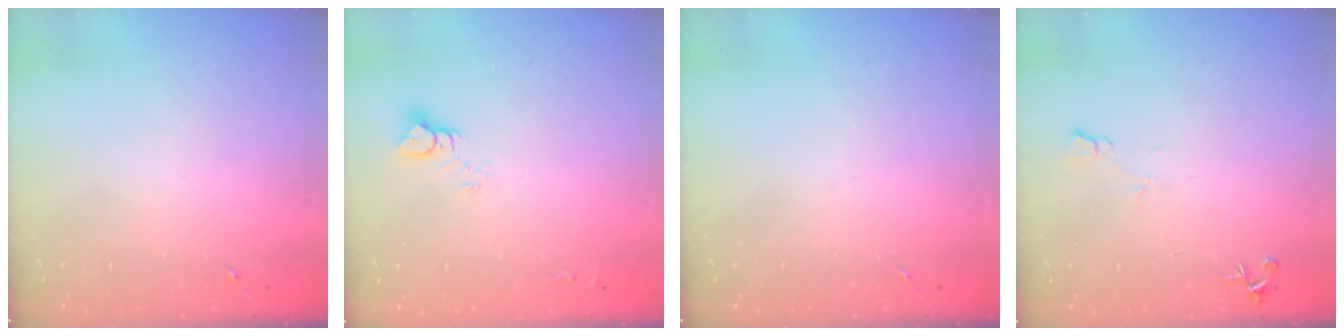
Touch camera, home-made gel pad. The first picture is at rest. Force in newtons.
{"total": 5.1, "press": 5.1, "slide": 0.3}
{"total": 0.0}
{"total": 5.9, "press": 5.8, "slide": 1.0}